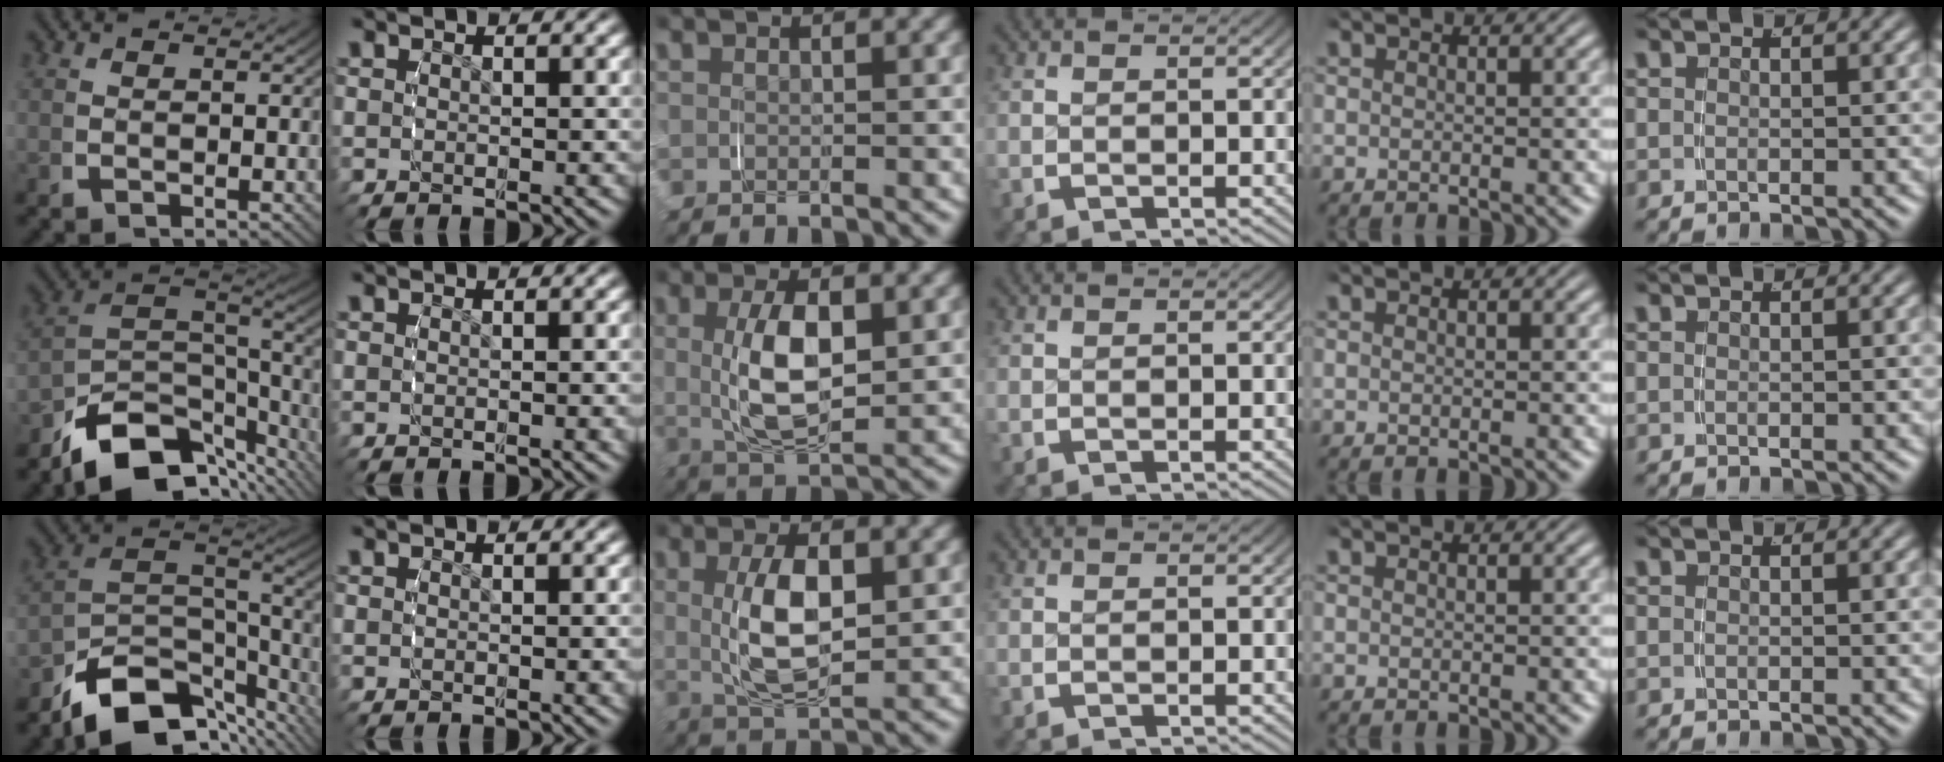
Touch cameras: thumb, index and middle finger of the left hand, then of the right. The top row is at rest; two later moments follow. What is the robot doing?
{"motion": "grasp_and_lifting", "object": "lipstick"}